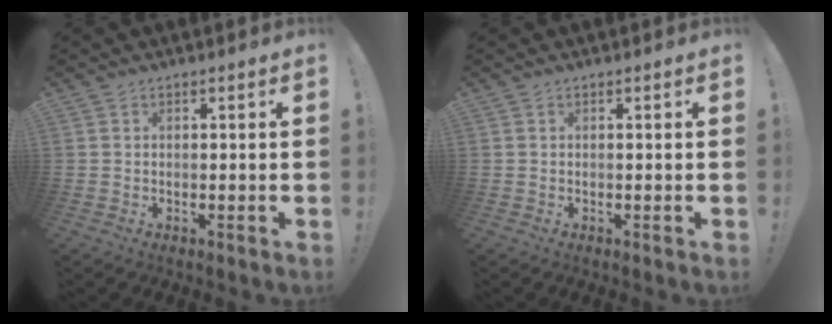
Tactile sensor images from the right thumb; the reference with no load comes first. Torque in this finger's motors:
{"motor_torque": [-0.07, -0.04, 0.00, 0.00, 0.00]}